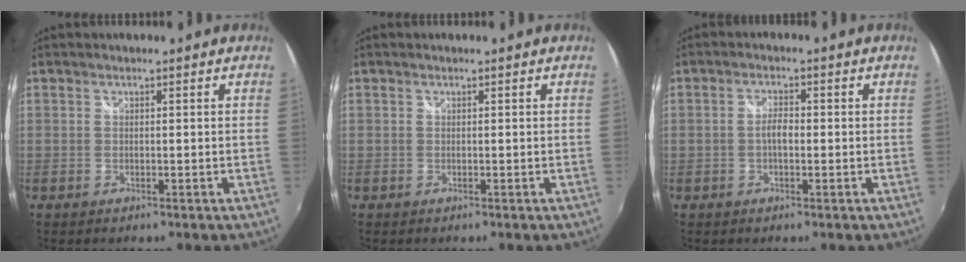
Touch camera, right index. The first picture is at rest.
{"total": 0.0}
{"total": 2.6, "force": [-0.4, 1.2, 2.3], "torque": [-0.044, 0.005, -0.010]}